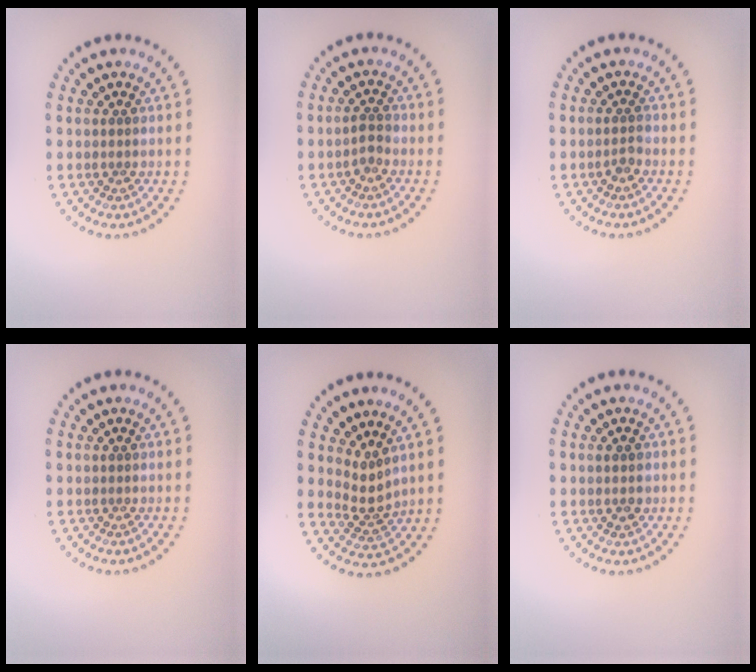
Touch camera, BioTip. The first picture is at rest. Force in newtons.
{"total": 1.2, "press": 1.0, "slide": 0.6}
{"total": 0.9, "press": 0.7, "slide": 0.4}
{"total": 0.0}
{"total": 2.4, "press": 1.6, "slide": 1.8}
{"total": 0.8, "press": 0.8, "slide": 0.2}